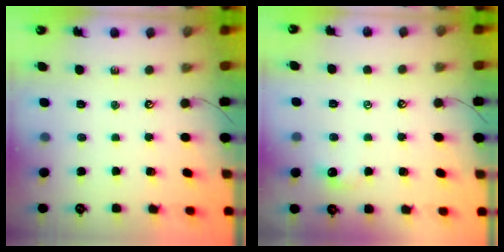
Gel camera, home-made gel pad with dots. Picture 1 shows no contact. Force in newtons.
{"total": 0.8, "press": 0.5, "slide": 0.6}